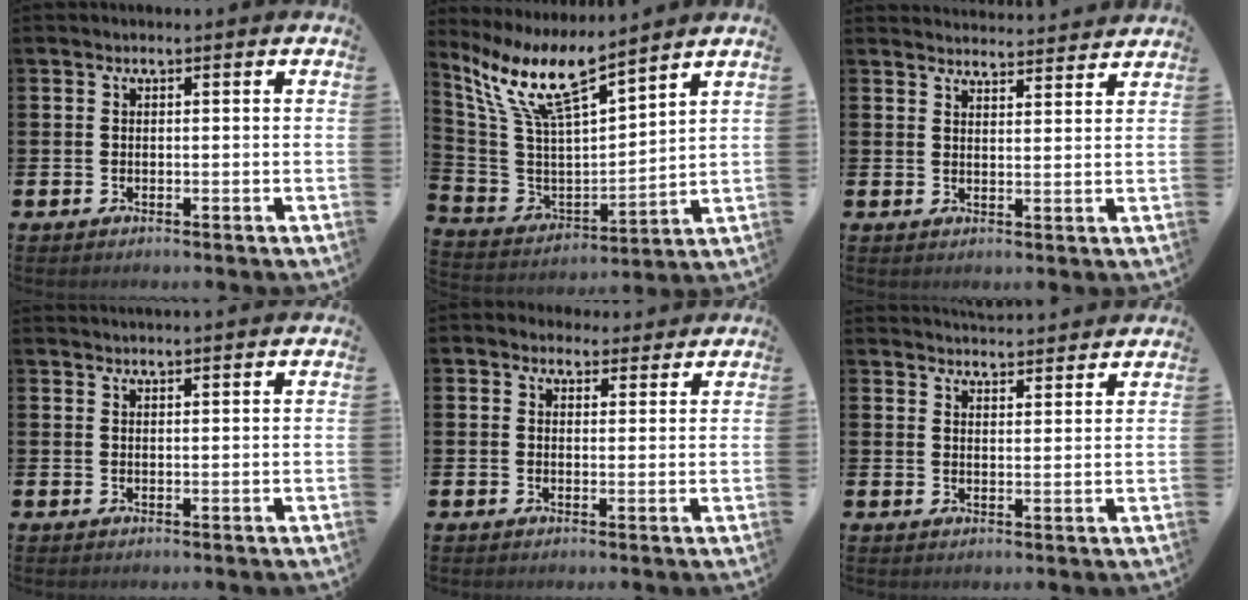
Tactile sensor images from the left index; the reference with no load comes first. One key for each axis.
{"total": 11.0, "fx": 8.8, "fy": 2.2, "fz": 6.1, "tx": -0.156, "ty": -0.048, "tz": 0.151}
{"total": 3.5, "fx": 3.5, "fy": 0.0, "fz": -0.1, "tx": -0.001, "ty": -0.027, "tz": 0.062}
{"total": 1.7, "fx": 1.7, "fy": -0.2, "fz": 0.0, "tx": 0.003, "ty": -0.008, "tz": 0.031}
{"total": 3.1, "fx": 2.7, "fy": 1.4, "fz": -0.1, "tx": 0.005, "ty": -0.010, "tz": 0.048}
{"total": 4.1, "fx": 4.1, "fy": 0.1, "fz": -0.2, "tx": -0.001, "ty": -0.028, "tz": 0.075}